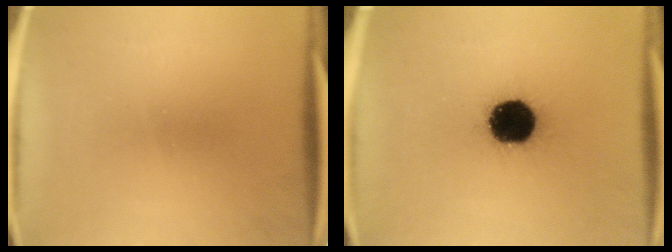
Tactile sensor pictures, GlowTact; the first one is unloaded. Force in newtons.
{"total": 18.7}